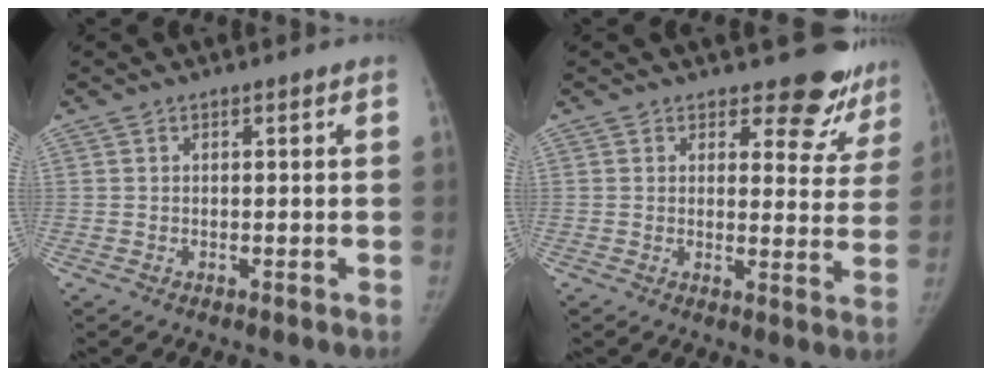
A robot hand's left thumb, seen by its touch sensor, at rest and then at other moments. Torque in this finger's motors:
{"motor_torque": [0.65, -0.37, 0.37, -0.51, 0.11]}